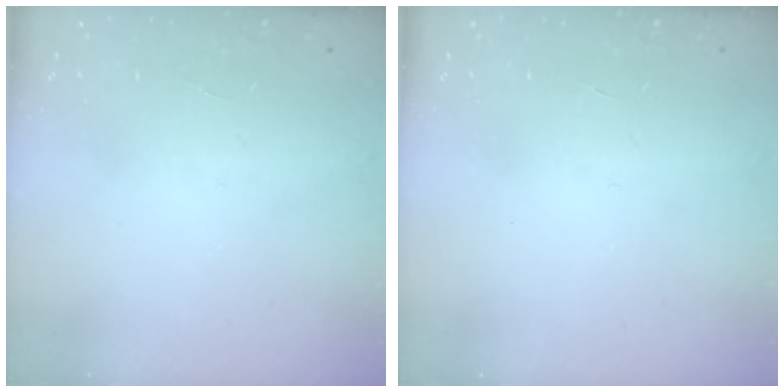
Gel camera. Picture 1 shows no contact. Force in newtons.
{"total": 0.0}